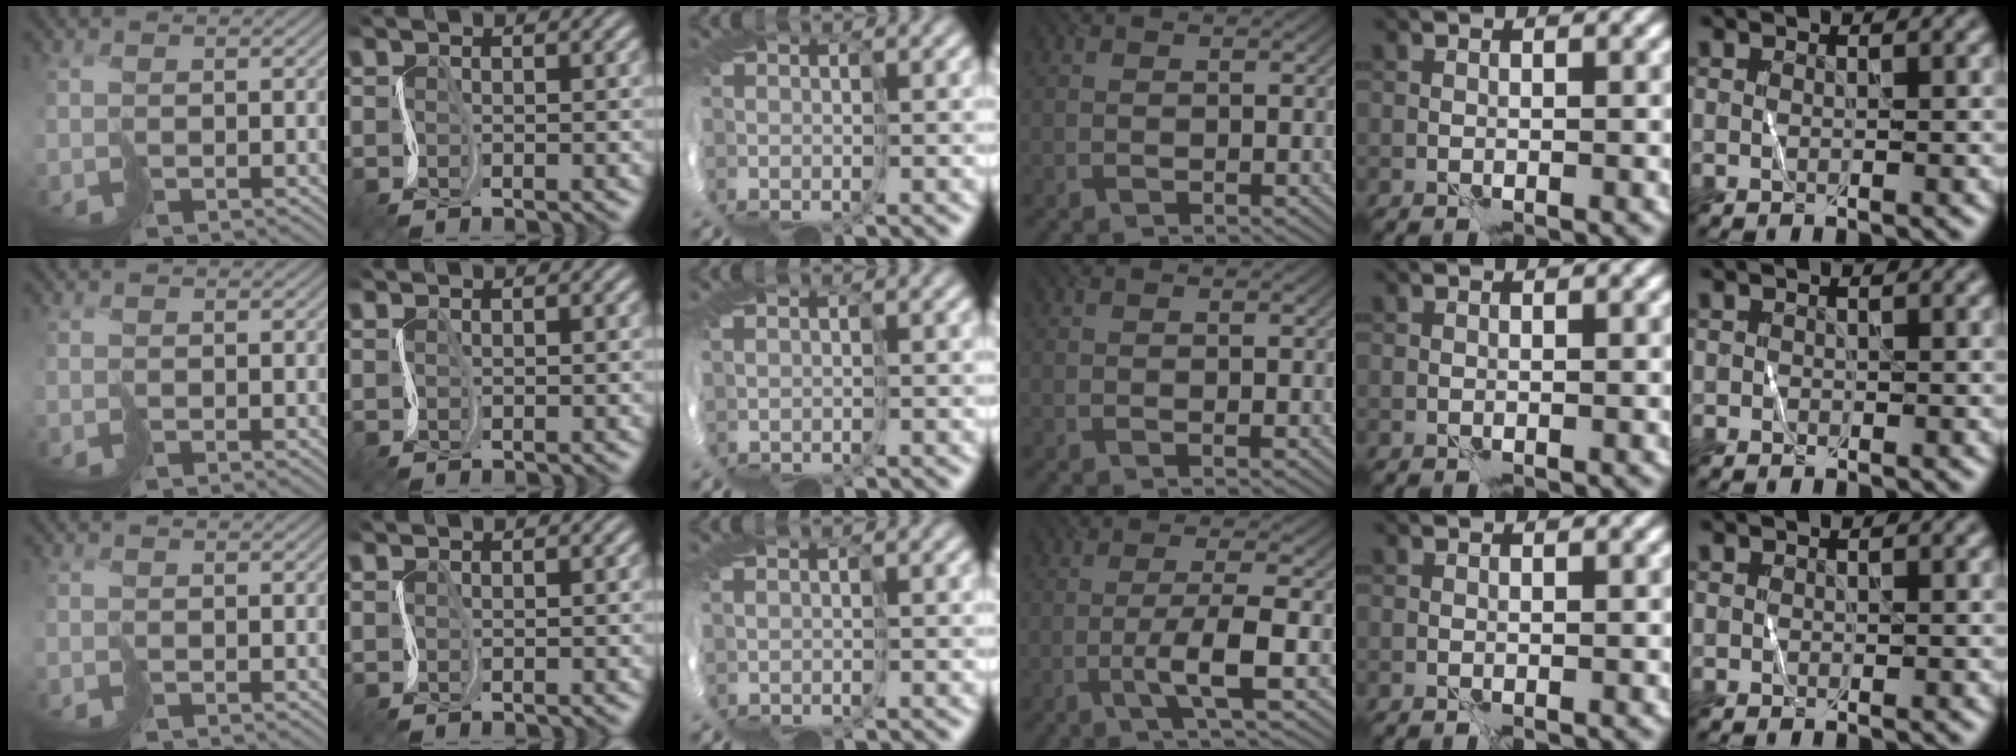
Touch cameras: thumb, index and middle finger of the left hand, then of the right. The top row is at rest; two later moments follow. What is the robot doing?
{"motion": "cut", "object": "tissue"}